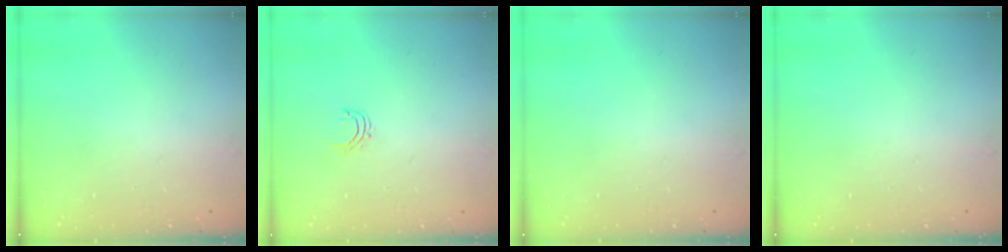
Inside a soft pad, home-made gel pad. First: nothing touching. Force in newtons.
{"total": 4.4, "press": 4.4, "slide": 0.3}
{"total": 0.0}
{"total": 0.0}